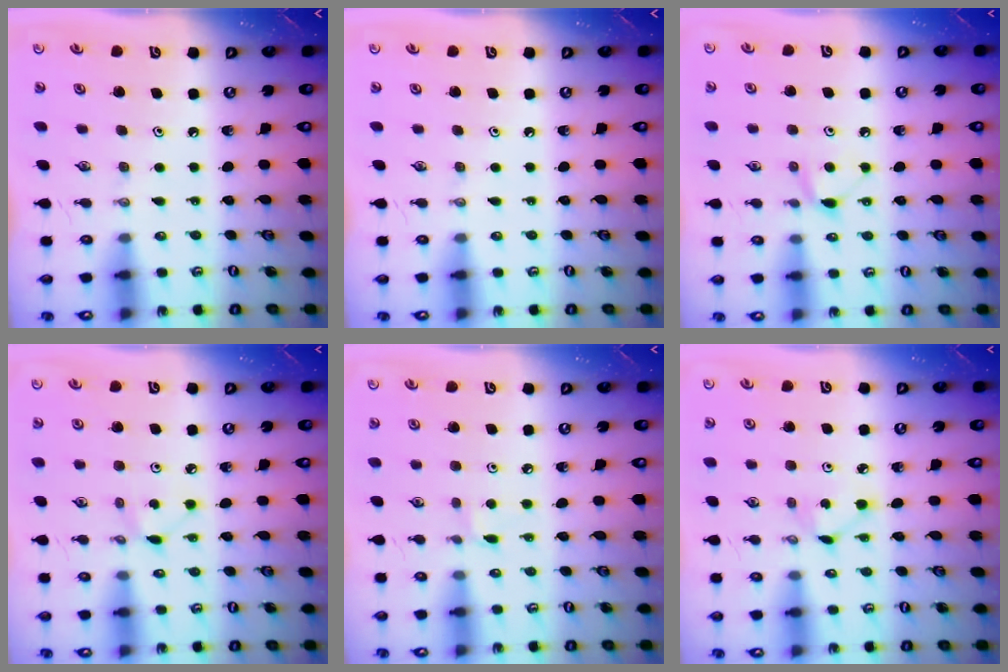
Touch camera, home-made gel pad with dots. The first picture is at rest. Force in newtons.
{"total": 0.0}
{"total": 6.1, "press": 6.1, "slide": 0.9}
{"total": 3.6, "press": 3.6, "slide": 0.5}
{"total": 2.3, "press": 2.3, "slide": 0.3}
{"total": 3.2, "press": 3.2, "slide": 0.5}